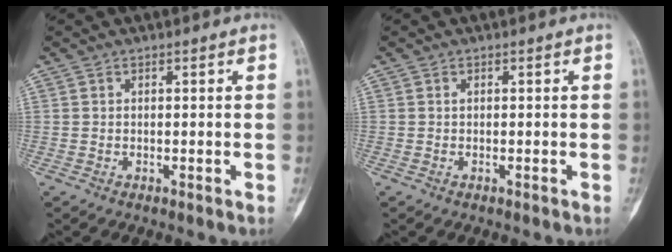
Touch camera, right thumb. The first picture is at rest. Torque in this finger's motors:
{"motor_torque": [-0.29, 0.00, 0.01, 0.20, 0.07]}